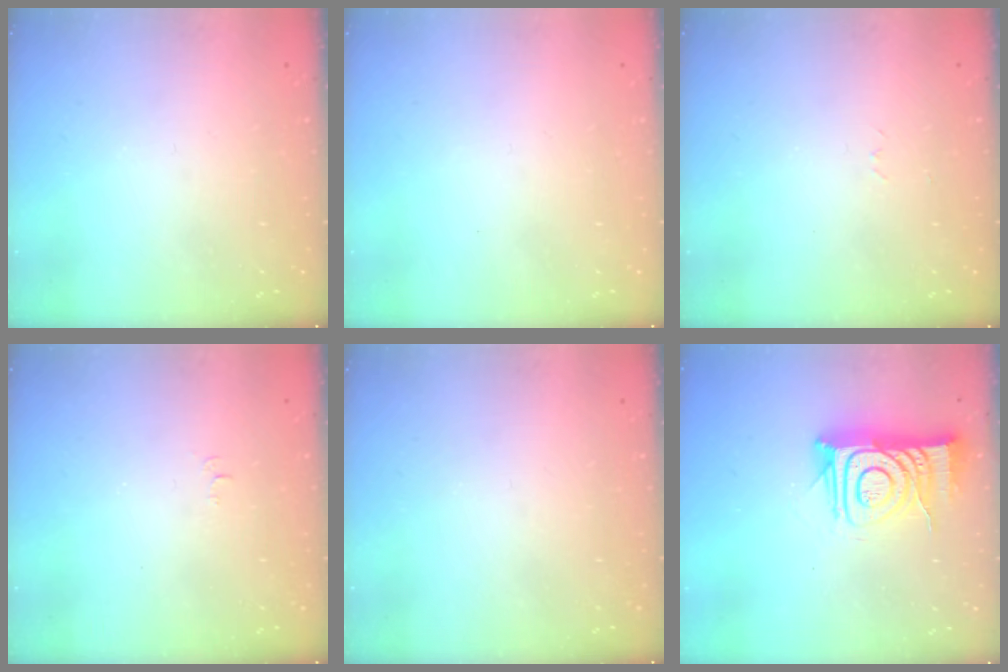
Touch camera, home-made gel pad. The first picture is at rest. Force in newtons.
{"total": 1.7, "press": 1.6, "slide": 0.1}
{"total": 2.6, "press": 2.6, "slide": 0.4}
{"total": 4.0, "press": 3.9, "slide": 0.3}
{"total": 0.0}
{"total": 14.8, "press": 14.7, "slide": 1.0}